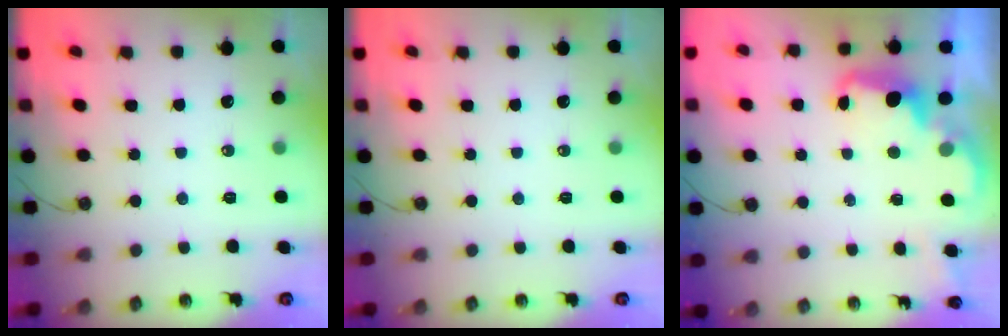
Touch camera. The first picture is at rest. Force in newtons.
{"total": 0.0}
{"total": 2.8, "press": 2.7, "slide": 0.7}